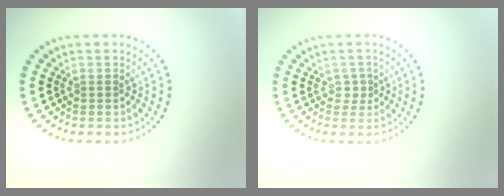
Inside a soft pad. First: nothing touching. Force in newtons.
{"total": 0.9, "press": 0.8, "slide": 0.6}